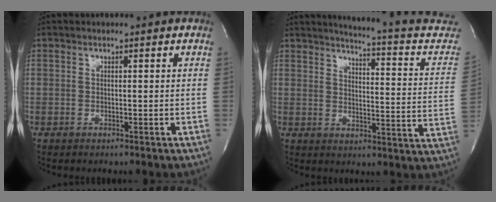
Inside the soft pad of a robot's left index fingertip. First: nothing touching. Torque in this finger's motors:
{"motor_torque": [-0.10, -0.10, 0.12, 0.03]}